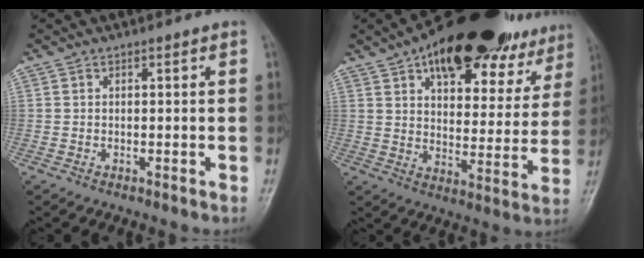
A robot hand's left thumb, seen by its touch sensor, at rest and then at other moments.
{"total": 27.2, "force": [18.0, 11.9, 16.5], "torque": [-0.197, -0.033, 0.251]}